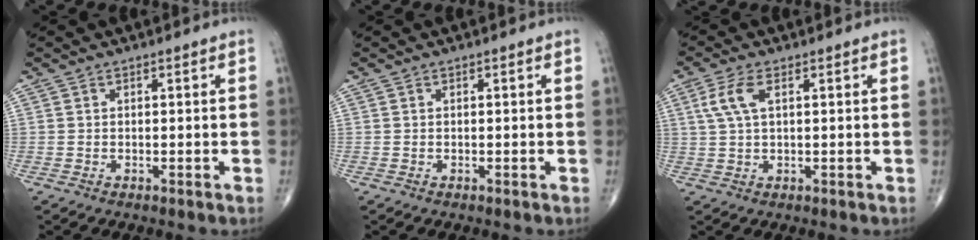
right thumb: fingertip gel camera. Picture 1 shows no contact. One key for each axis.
{"total": 0.0}
{"total": 5.0, "fx": 1.6, "fy": 2.1, "fz": 4.2, "tx": -0.104, "ty": 0.009, "tz": 0.034}